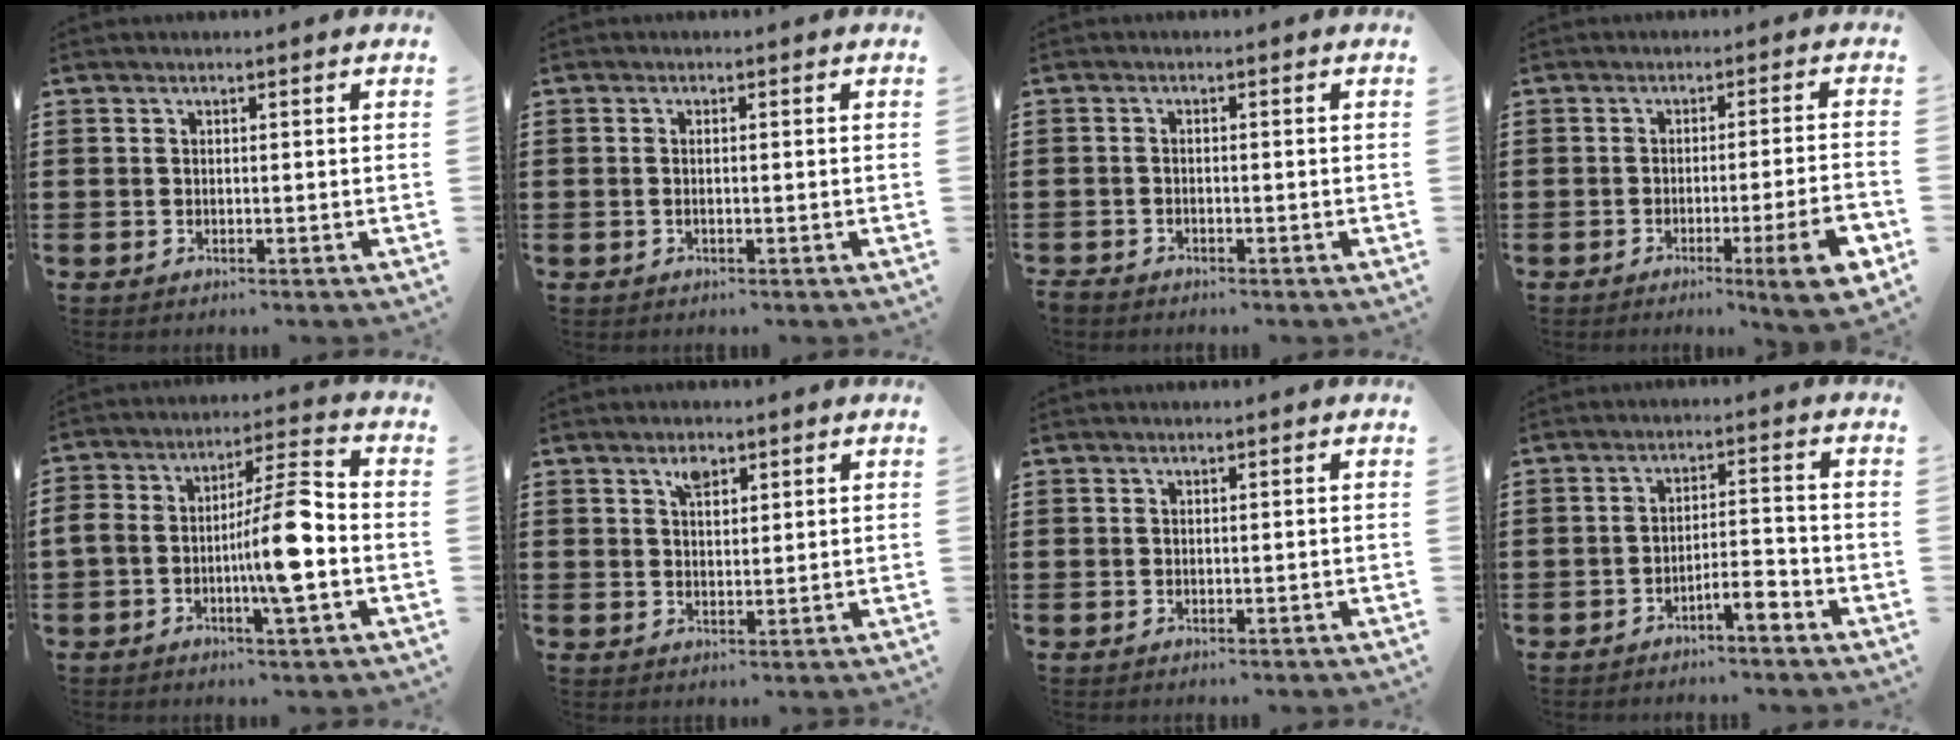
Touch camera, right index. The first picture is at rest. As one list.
[{"total": 0.7, "force": [-0.2, 0.1, 0.7], "torque": [-0.014, -0.003, -0.004]}, {"total": 1.1, "force": [-1.0, 0.3, 0.1], "torque": [-0.006, 0.000, -0.022]}, {"total": 7.9, "force": [-3.4, 0.2, 7.1], "torque": [-0.114, -0.009, -0.057]}, {"total": 9.9, "force": [-2.9, 2.3, 9.2], "torque": [-0.168, 0.007, -0.056]}, {"total": 2.7, "force": [1.7, 1.2, 1.6], "torque": [-0.029, 0.000, 0.029]}, {"total": 0.0}, {"total": 3.9, "force": [-3.2, 0.4, 2.2], "torque": [-0.039, 0.008, -0.061]}]